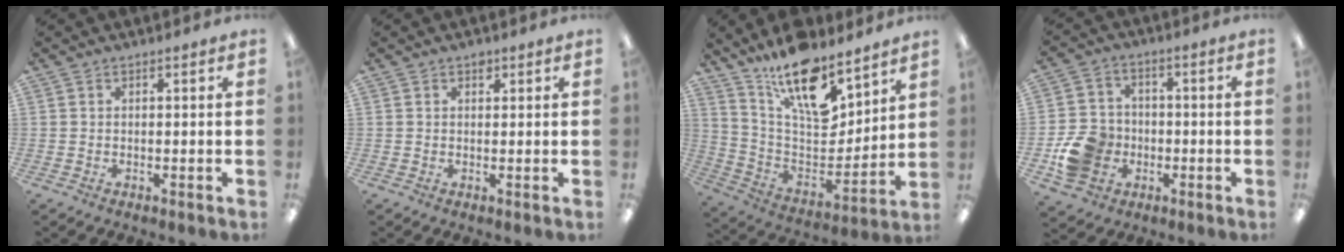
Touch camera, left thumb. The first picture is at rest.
{"total": 1.4, "force": [0.9, 0.9, 0.6], "torque": [-0.005, -0.001, 0.014]}
{"total": 18.5, "force": [13.3, 7.1, 10.7], "torque": [-0.183, -0.092, 0.233]}
{"total": 10.6, "force": [-3.1, 9.1, 4.4], "torque": [-0.092, 0.027, -0.052]}